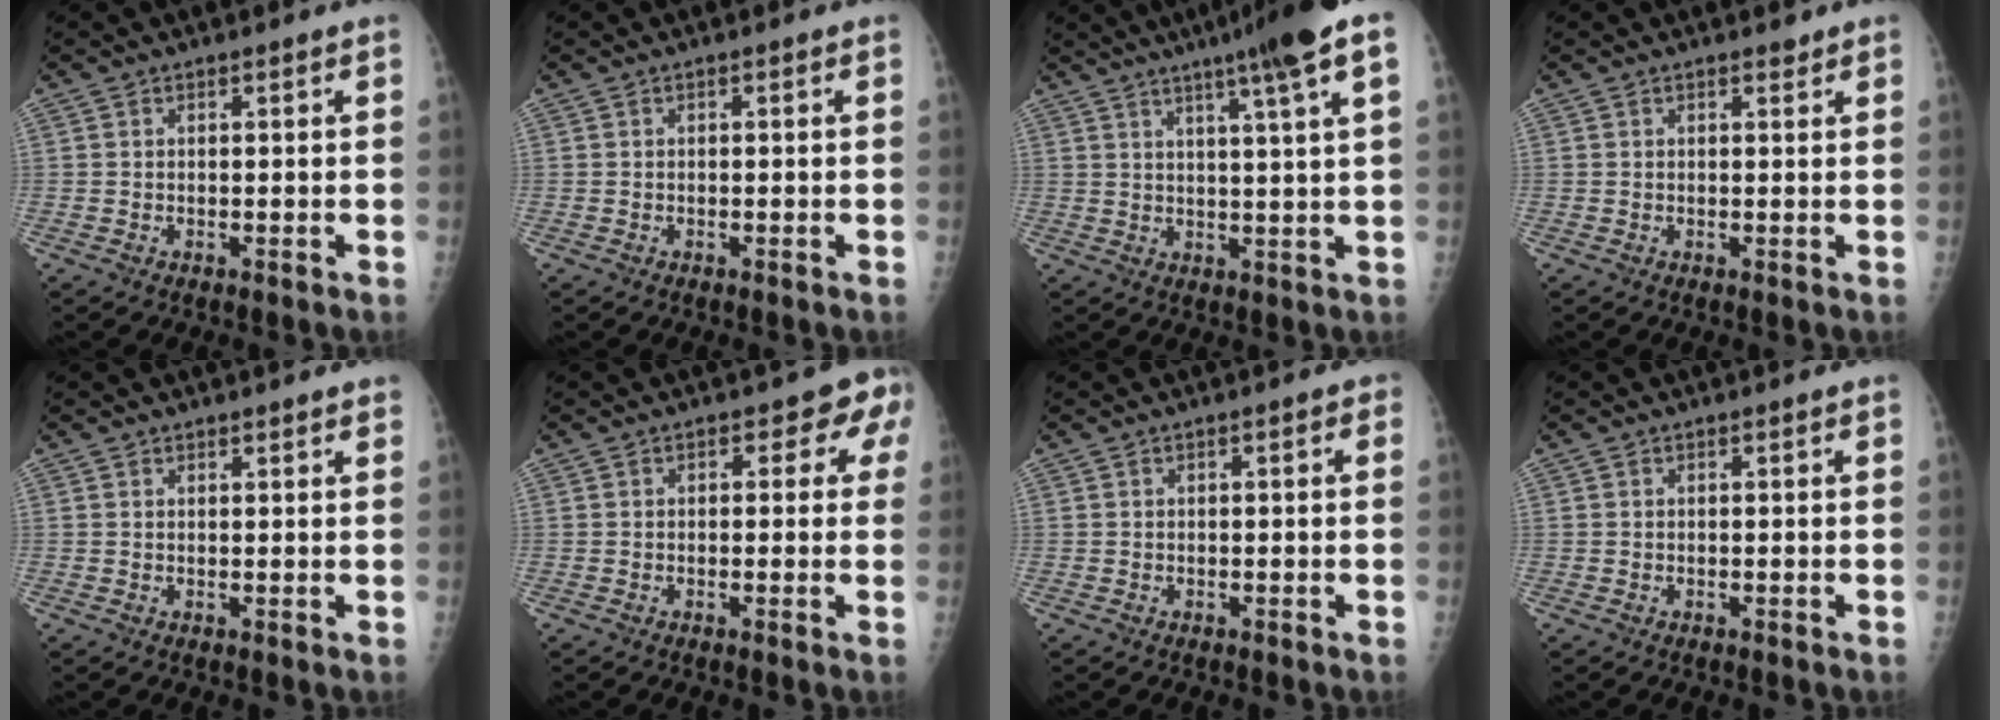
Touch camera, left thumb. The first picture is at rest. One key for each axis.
{"total": 0.0}
{"total": 11.7, "fx": 6.5, "fy": -0.3, "fz": 9.7, "tx": -0.143, "ty": -0.005, "tz": 0.088}
{"total": 1.0, "fx": 0.9, "fy": 0.3, "fz": 0.3, "tx": -0.004, "ty": -0.007, "tz": 0.012}
{"total": 1.7, "fx": 1.6, "fy": 0.4, "fz": 0.4, "tx": 0.005, "ty": -0.003, "tz": 0.020}
{"total": 3.9, "fx": 1.5, "fy": 2.5, "fz": 2.5, "tx": 0.011, "ty": 0.002, "tz": 0.004}
{"total": 1.0, "fx": 0.3, "fy": 0.4, "fz": 0.9, "tx": -0.011, "ty": 0.003, "tz": 0.002}
{"total": 0.0}